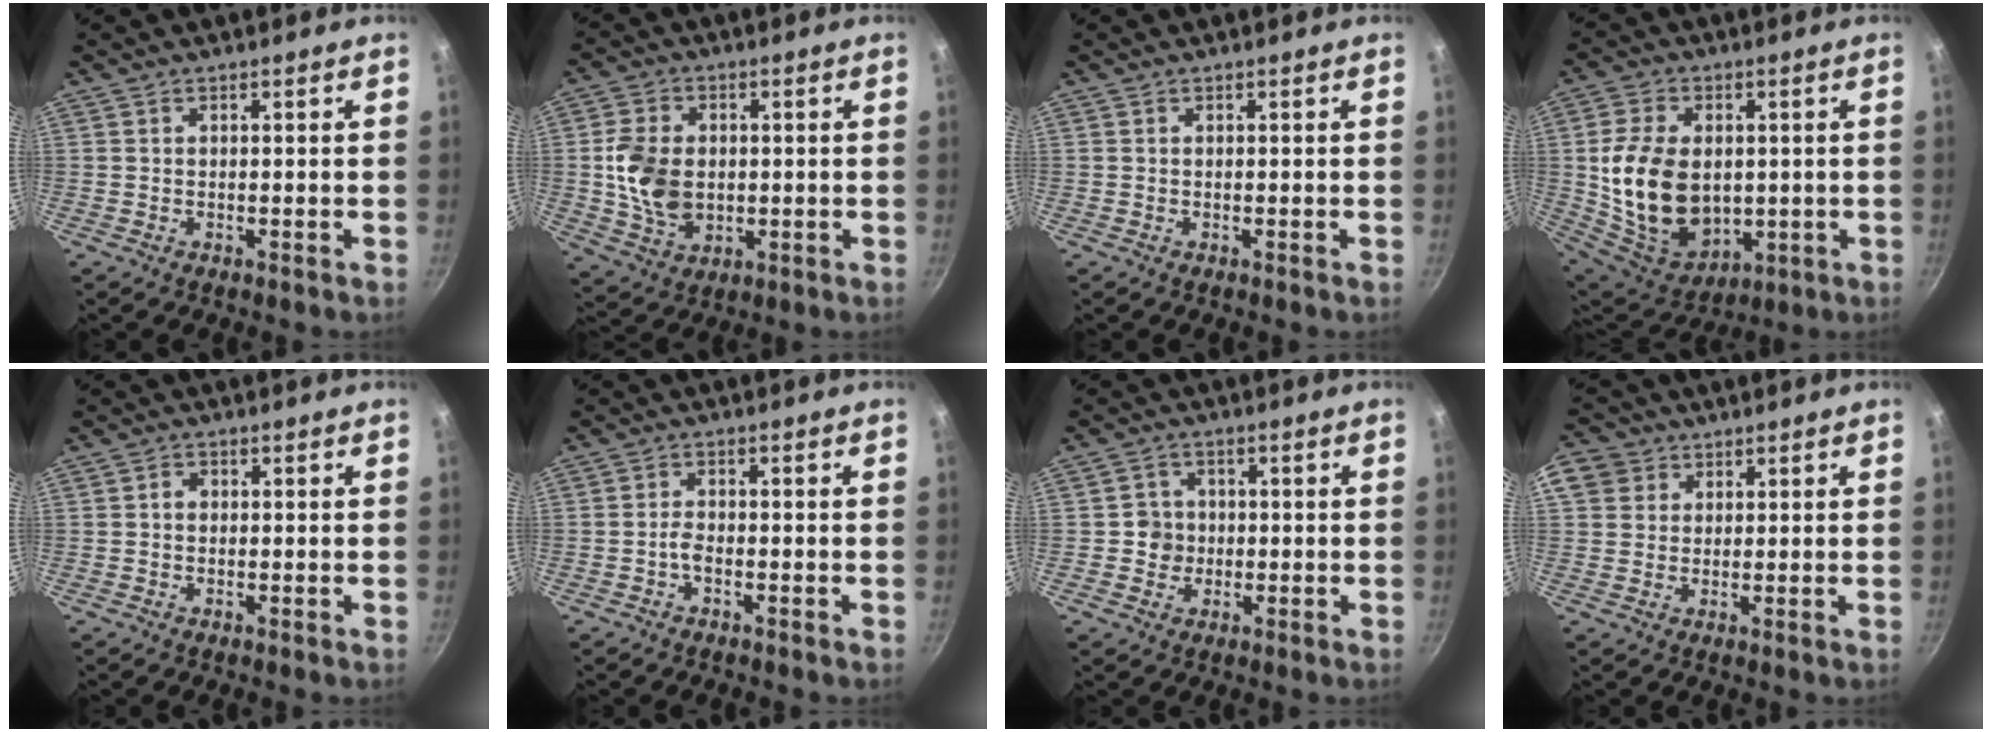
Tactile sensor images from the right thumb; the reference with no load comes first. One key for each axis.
{"total": 11.0, "fx": 0.1, "fy": 8.0, "fz": 7.5, "tx": -0.128, "ty": -0.004, "tz": 0.007}
{"total": 0.0}
{"total": 18.3, "fx": 0.6, "fy": 12.9, "fz": 12.9, "tx": -0.216, "ty": -0.015, "tz": 0.032}
{"total": 1.5, "fx": 0.0, "fy": 1.2, "fz": 0.8, "tx": -0.011, "ty": 0.006, "tz": -0.002}
{"total": 1.9, "fx": -1.1, "fy": 0.9, "fz": 1.2, "tx": -0.022, "ty": 0.014, "tz": -0.023}
{"total": 4.2, "fx": -0.4, "fy": 4.0, "fz": 1.0, "tx": 0.013, "ty": 0.008, "tz": -0.012}
{"total": 7.6, "fx": 3.0, "fy": 6.6, "fz": 2.3, "tx": -0.027, "ty": 0.009, "tz": 0.045}